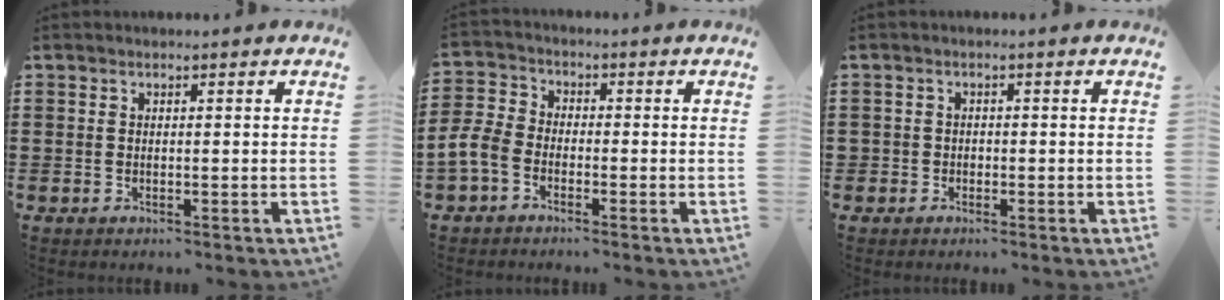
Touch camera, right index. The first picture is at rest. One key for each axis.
{"total": 4.6, "fx": -2.9, "fy": 2.6, "fz": 2.4, "tx": -0.081, "ty": -0.001, "tz": -0.067}
{"total": 1.2, "fx": -0.7, "fy": 0.9, "fz": 0.1, "tx": -0.005, "ty": 0.003, "tz": -0.017}